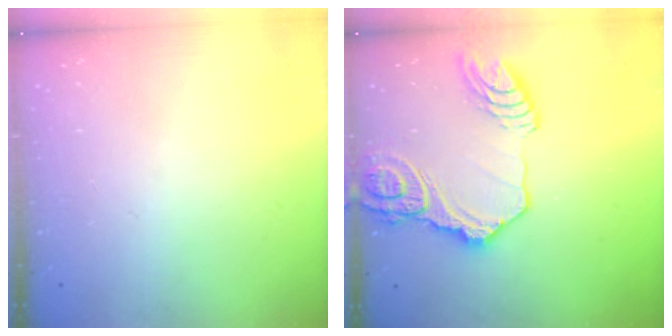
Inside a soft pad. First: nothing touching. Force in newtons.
{"total": 23.3, "press": 23.1, "slide": 3.0}